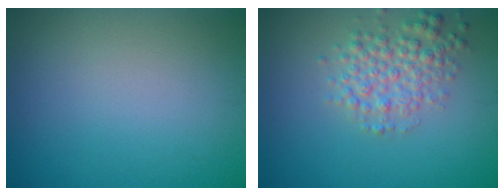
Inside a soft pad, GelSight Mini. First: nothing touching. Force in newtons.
{"total": 3.5, "press": 3.5, "slide": 0.1}